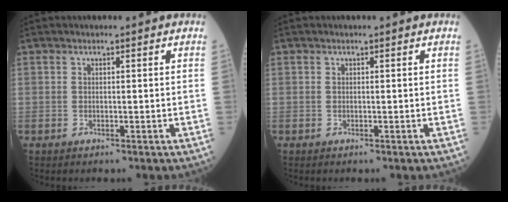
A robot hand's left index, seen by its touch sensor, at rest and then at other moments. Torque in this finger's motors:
{"motor_torque": [-0.08, 0.08, 0.02, -0.01]}